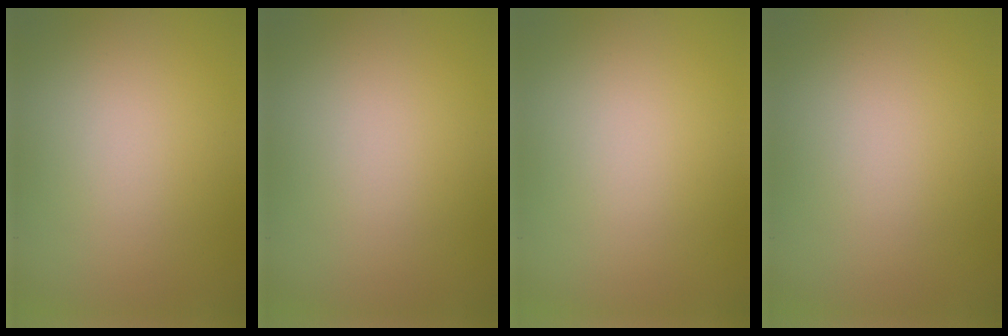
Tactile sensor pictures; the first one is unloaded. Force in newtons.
{"total": 0.0}
{"total": 0.0}
{"total": 0.0}